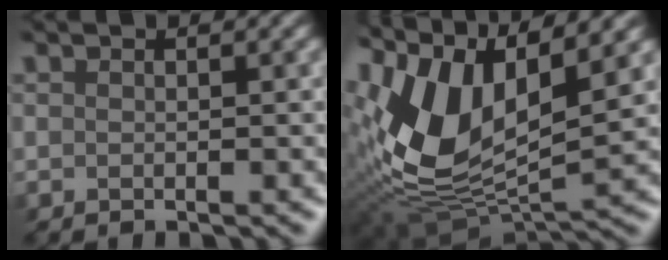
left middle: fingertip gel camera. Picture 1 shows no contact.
{"total": 10.8, "force": [3.5, 5.5, 8.6], "torque": [-0.206, -0.002, 0.061]}